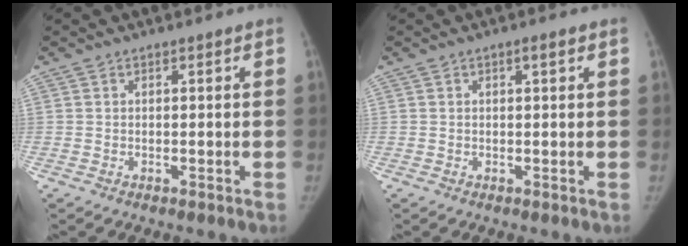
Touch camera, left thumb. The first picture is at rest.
{"total": 1.2, "force": [0.5, 0.3, 1.1], "torque": [-0.012, -0.001, 0.005]}